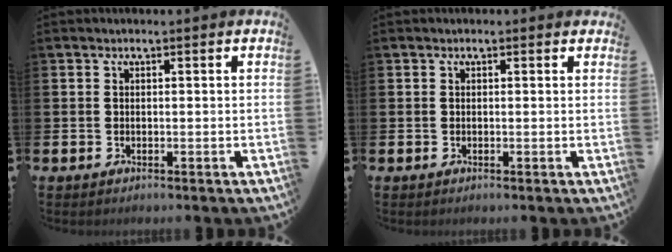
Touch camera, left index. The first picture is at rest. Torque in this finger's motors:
{"motor_torque": [0.48, -0.46, 0.04, 0.03]}